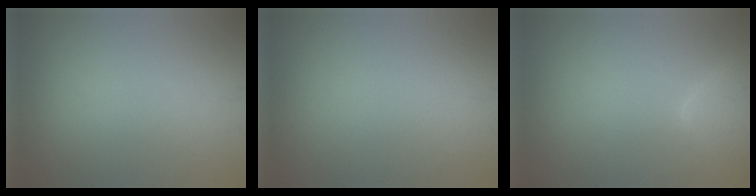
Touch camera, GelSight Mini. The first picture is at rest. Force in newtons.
{"total": 0.0}
{"total": 2.5, "press": 2.4, "slide": 0.2}